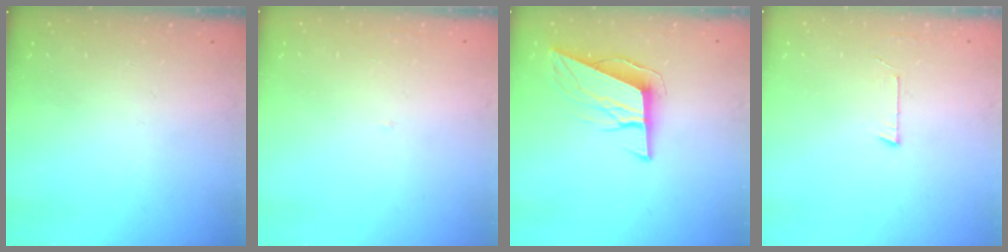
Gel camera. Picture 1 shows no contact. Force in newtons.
{"total": 2.0, "press": 2.0, "slide": 0.1}
{"total": 9.9, "press": 9.5, "slide": 2.7}
{"total": 2.7, "press": 2.7, "slide": 0.2}